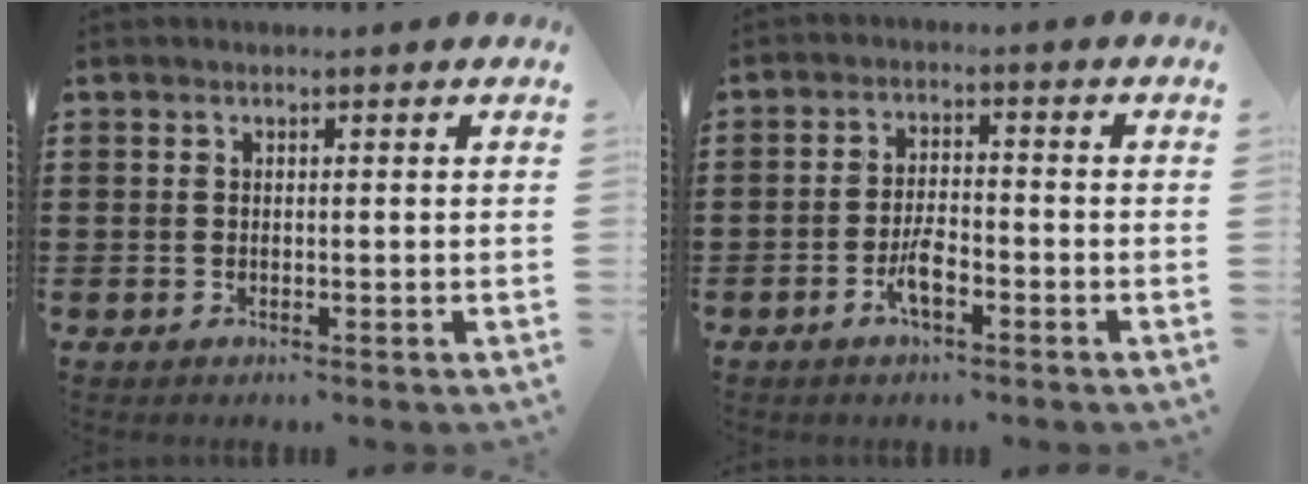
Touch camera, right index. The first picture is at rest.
{"total": 4.2, "force": [-2.3, 1.5, 3.2], "torque": [-0.067, 0.003, -0.045]}